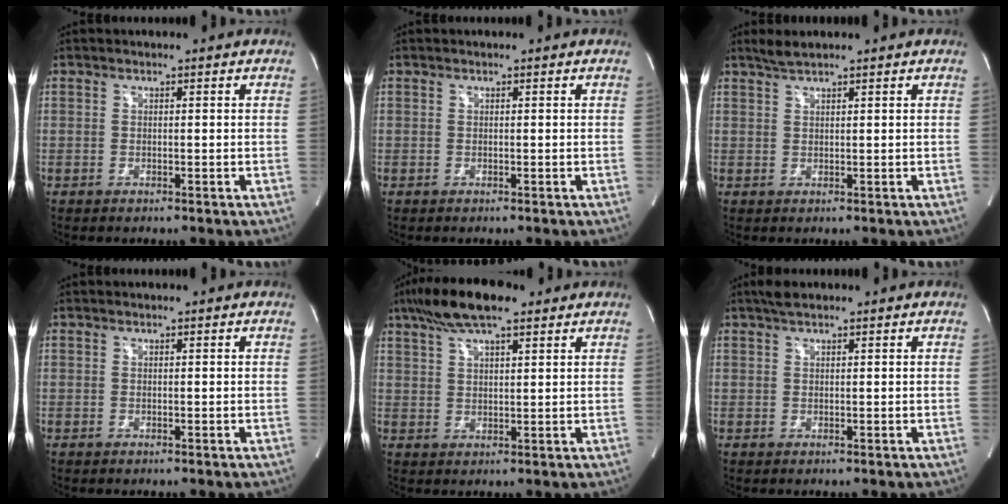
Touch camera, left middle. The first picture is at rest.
{"total": 0.0}
{"total": 1.9, "force": [1.7, -0.1, 0.8], "torque": [-0.020, 0.007, 0.036]}
{"total": 0.0}
{"total": 9.9, "force": [6.9, 2.4, 6.8], "torque": [-0.128, 0.025, 0.119]}
{"total": 2.1, "force": [1.6, 0.5, 1.2], "torque": [-0.024, 0.015, 0.029]}